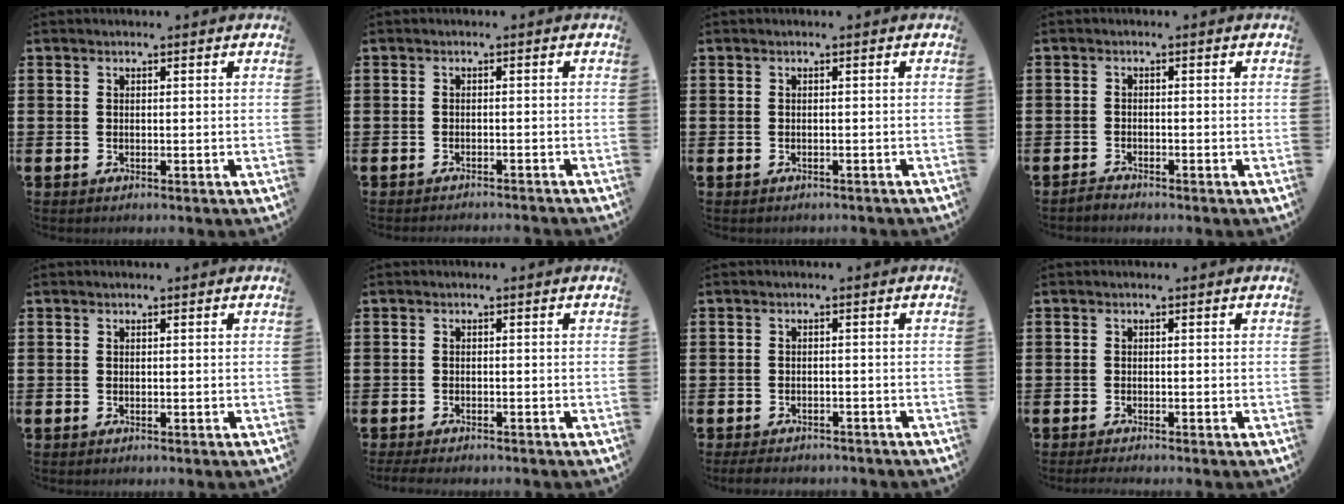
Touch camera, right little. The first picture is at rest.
{"total": 0.9, "force": [-0.9, -0.2, 0.0], "torque": [0.000, 0.001, -0.019]}
{"total": 0.0}
{"total": 1.1, "force": [-1.1, 0.1, 0.0], "torque": [-0.003, 0.000, -0.022]}
{"total": 0.0}
{"total": 1.2, "force": [-1.1, 0.1, 0.4], "torque": [-0.009, 0.000, -0.022]}
{"total": 1.6, "force": [-1.5, 0.3, 0.4], "torque": [-0.010, 0.003, -0.033]}
{"total": 1.2, "force": [-1.1, -0.1, 0.4], "torque": [-0.006, 0.000, -0.022]}